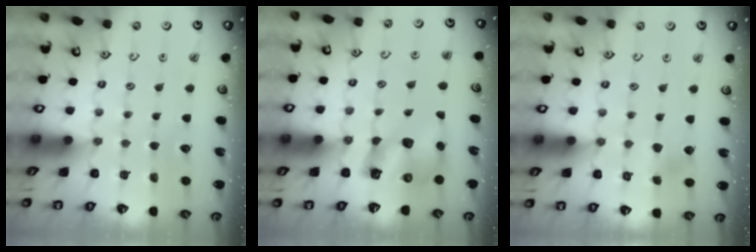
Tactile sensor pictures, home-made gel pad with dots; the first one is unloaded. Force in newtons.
{"total": 8.1, "press": 8.0, "slide": 1.4}
{"total": 3.9, "press": 3.7, "slide": 0.9}